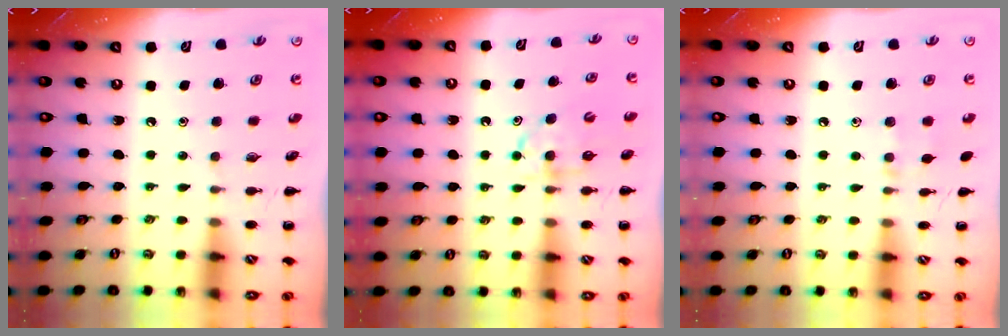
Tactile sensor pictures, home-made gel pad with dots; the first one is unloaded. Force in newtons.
{"total": 5.0, "press": 4.8, "slide": 1.4}
{"total": 5.4, "press": 5.1, "slide": 2.0}